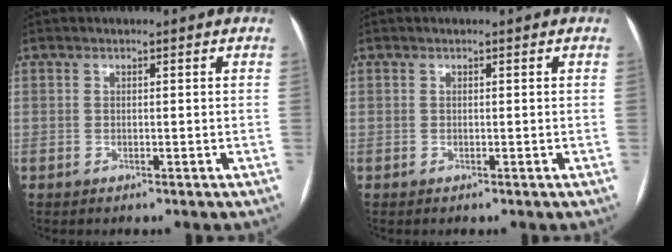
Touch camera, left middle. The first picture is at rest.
{"total": 0.0}